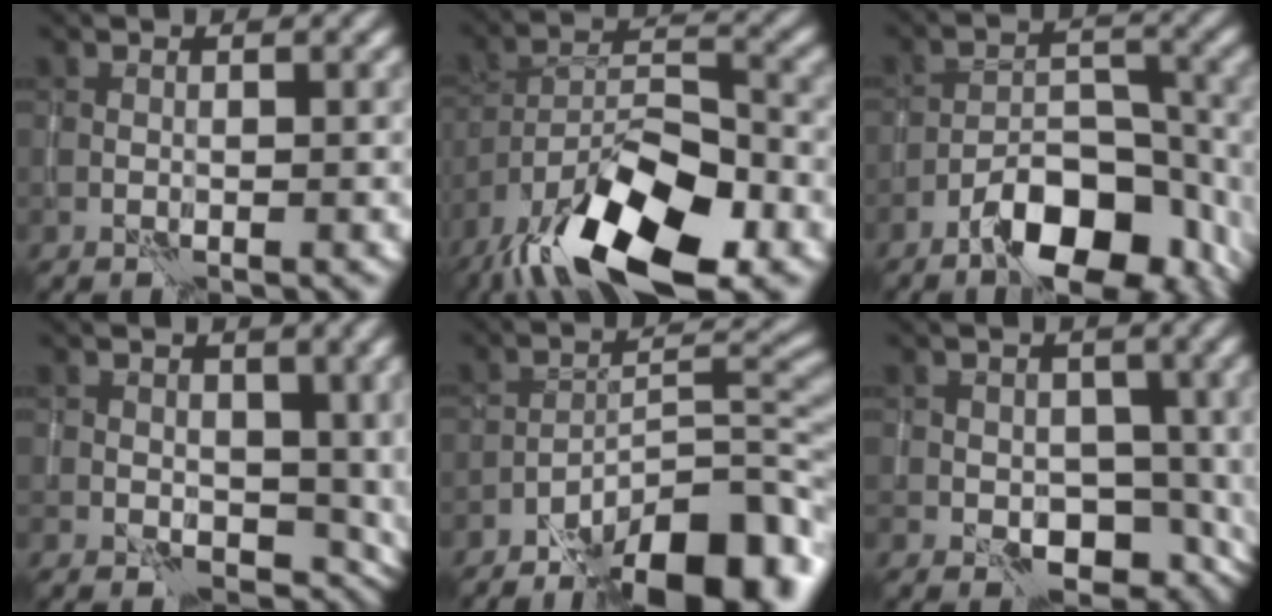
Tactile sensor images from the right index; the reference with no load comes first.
{"total": 13.1, "force": [-9.1, 4.3, 8.4], "torque": [-0.162, 0.002, -0.168]}
{"total": 8.3, "force": [-5.4, 3.6, 5.2], "torque": [-0.066, 0.009, -0.092]}
{"total": 4.7, "force": [-0.1, 3.4, 3.3], "torque": [-0.034, -0.015, 0.002]}
{"total": 10.9, "force": [-7.9, 3.2, 6.8], "torque": [-0.087, 0.015, -0.140]}
{"total": 7.3, "force": [-3.1, 5.2, 4.1], "torque": [-0.014, -0.001, -0.035]}